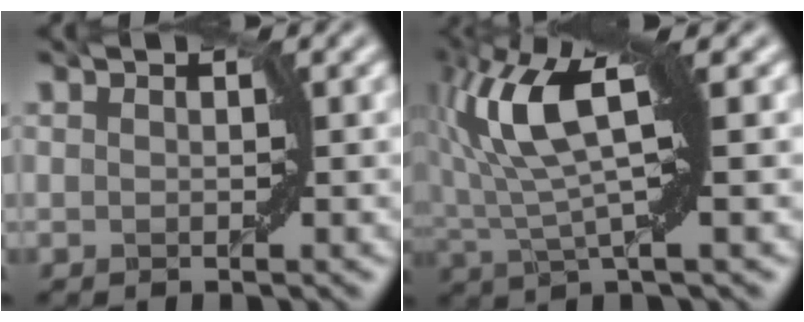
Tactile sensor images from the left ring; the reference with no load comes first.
{"total": 8.3, "force": [2.1, 2.4, 7.7], "torque": [-0.163, 0.015, 0.032]}